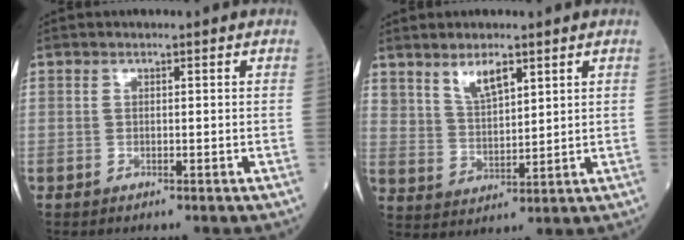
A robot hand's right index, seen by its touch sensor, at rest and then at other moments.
{"total": 5.5, "force": [3.7, 2.0, 3.6], "torque": [-0.074, 0.001, 0.077]}